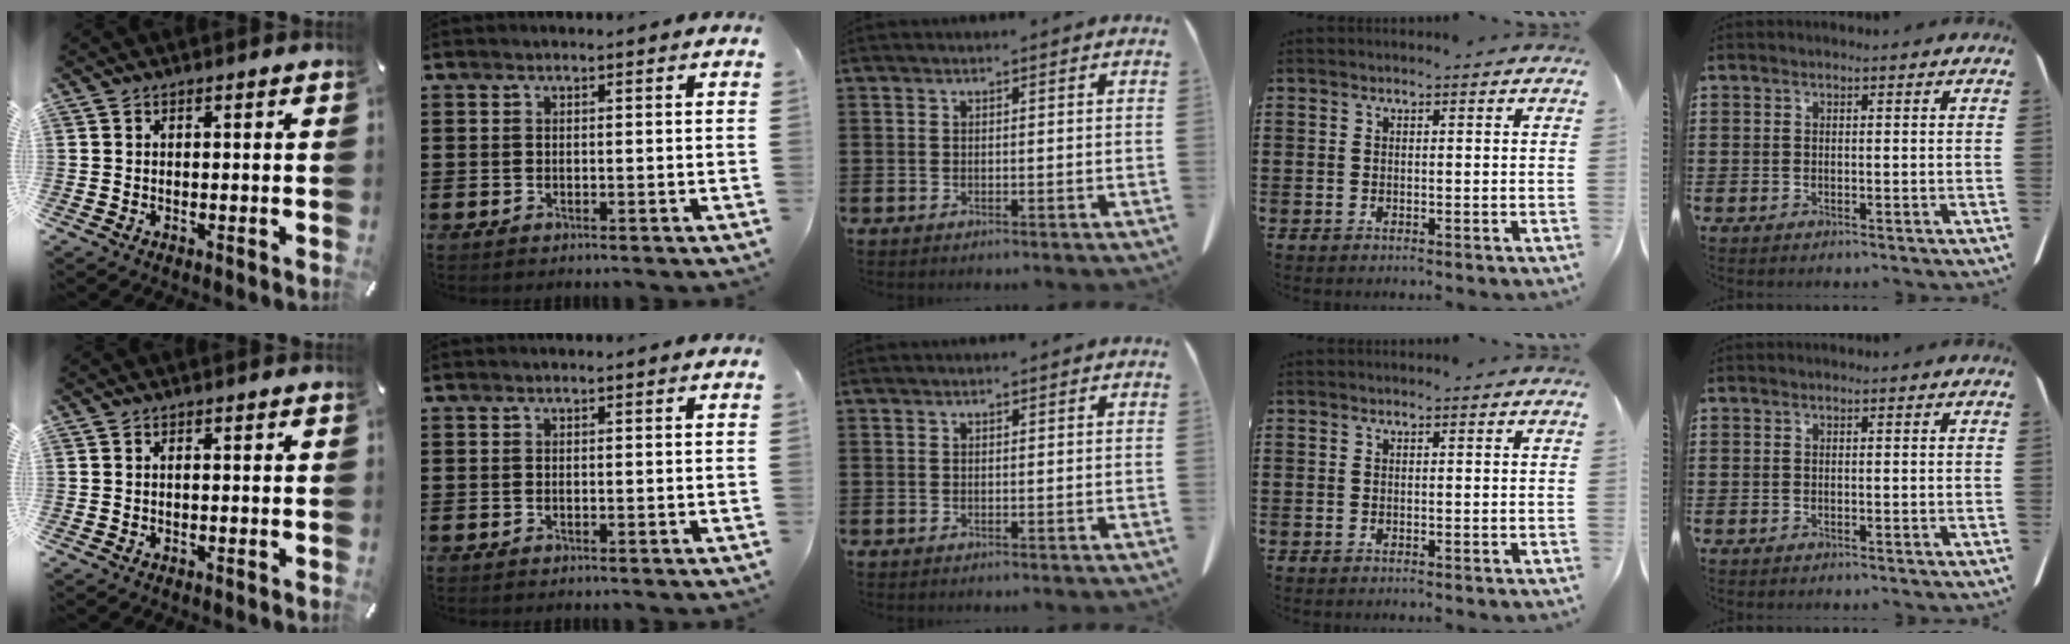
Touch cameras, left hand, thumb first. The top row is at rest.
{"thumb": {"total": 0.5, "force": [0.0, 0.2, 0.5], "torque": [-0.011, -0.001, 0.000]}}